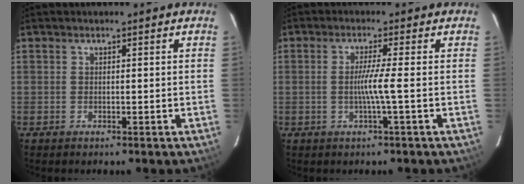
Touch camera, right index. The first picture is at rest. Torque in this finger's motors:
{"motor_torque": [0.60, -0.22, 0.33, 0.11]}